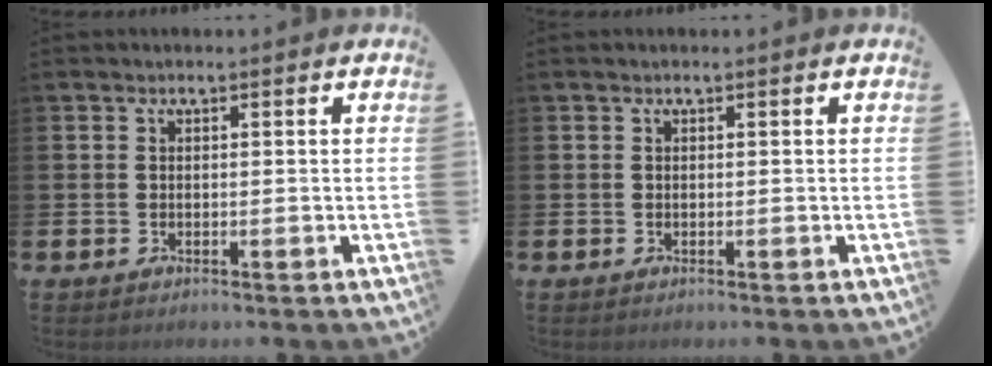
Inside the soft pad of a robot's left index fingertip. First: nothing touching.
{"total": 0.0}